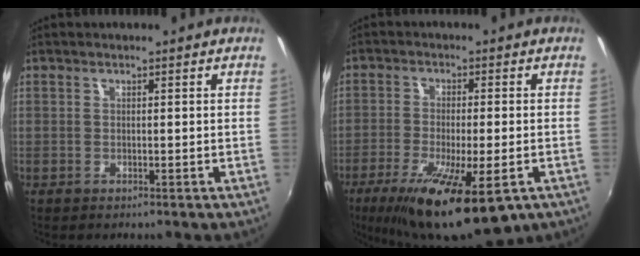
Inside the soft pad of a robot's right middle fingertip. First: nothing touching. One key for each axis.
{"total": 17.6, "fx": -10.4, "fy": 4.8, "fz": 13.4, "tx": -0.251, "ty": -0.058, "tz": -0.165}